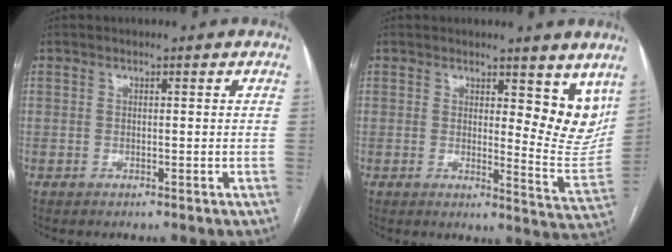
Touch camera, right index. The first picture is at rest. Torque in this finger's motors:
{"motor_torque": [0.19, 0.20, 0.03, 0.01]}